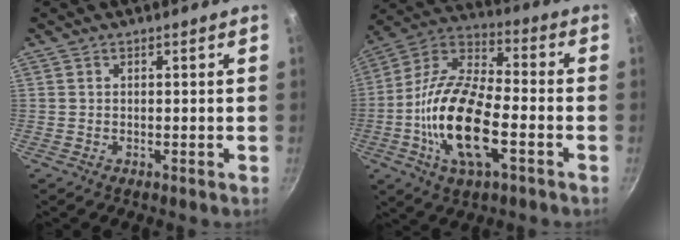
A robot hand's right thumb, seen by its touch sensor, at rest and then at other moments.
{"total": 19.6, "force": [-5.2, 8.6, 16.8], "torque": [-0.320, 0.029, -0.117]}